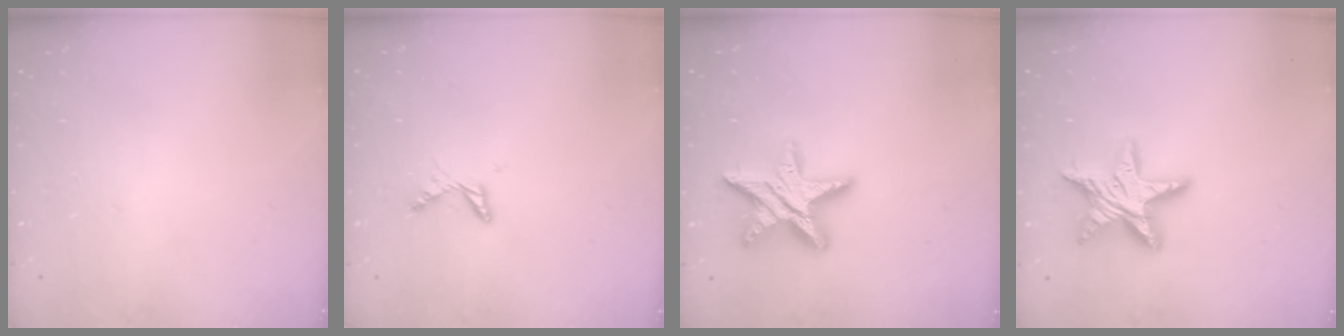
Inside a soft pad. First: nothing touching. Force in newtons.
{"total": 5.9, "press": 5.9, "slide": 0.5}
{"total": 16.5, "press": 16.5, "slide": 1.1}
{"total": 15.2, "press": 15.2, "slide": 1.1}